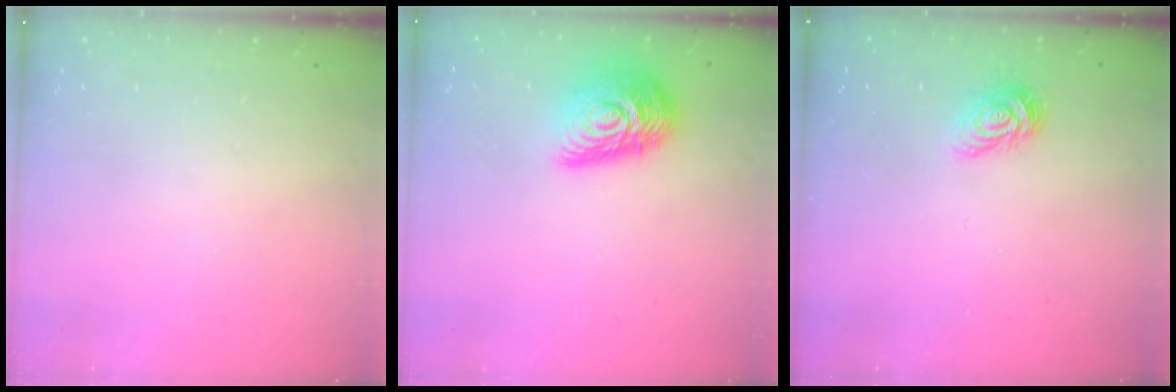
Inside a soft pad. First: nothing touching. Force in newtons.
{"total": 14.6, "press": 14.6, "slide": 0.8}
{"total": 5.1, "press": 5.0, "slide": 0.6}